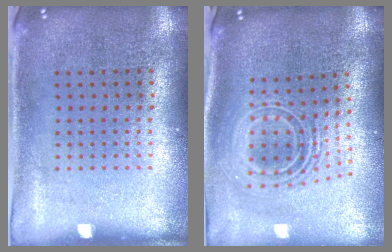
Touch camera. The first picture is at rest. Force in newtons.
{"total": 2.3, "press": 1.7, "slide": 1.6}